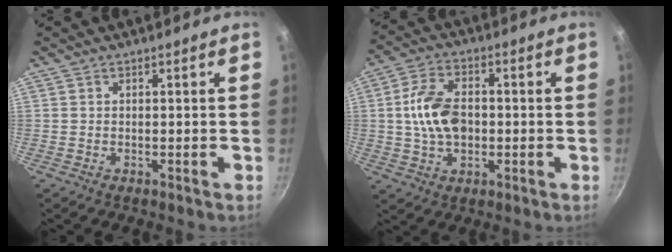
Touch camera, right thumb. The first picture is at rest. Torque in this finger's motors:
{"motor_torque": [0.13, 0.35, 0.65, 0.58, 0.16]}